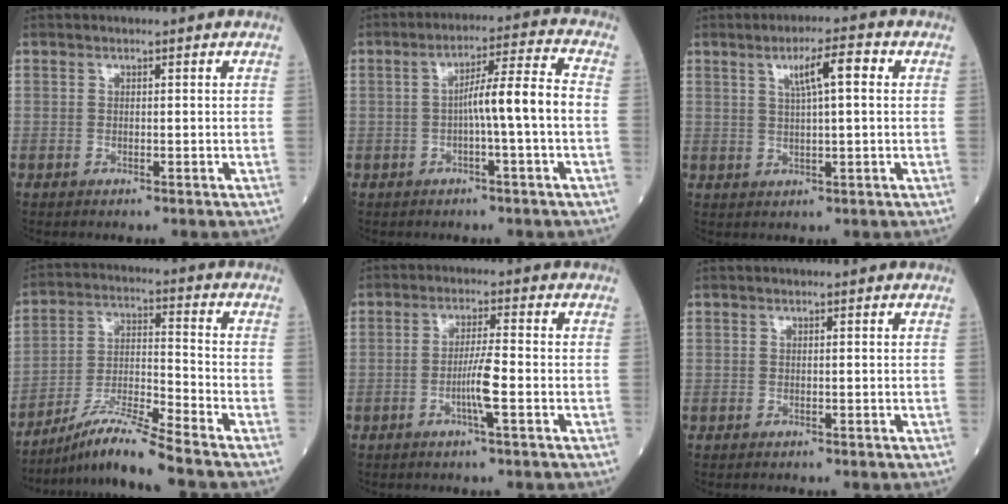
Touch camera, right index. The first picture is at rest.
{"total": 7.6, "force": [-1.1, -0.7, 7.5], "torque": [-0.120, 0.018, -0.017]}
{"total": 5.8, "force": [1.8, 0.5, 5.4], "torque": [-0.091, 0.010, 0.031]}
{"total": 9.9, "force": [-8.4, -1.3, 5.1], "torque": [-0.102, -0.014, -0.155]}
{"total": 4.7, "force": [-1.5, -0.3, 4.4], "torque": [-0.084, -0.004, -0.031]}
{"total": 0.0}